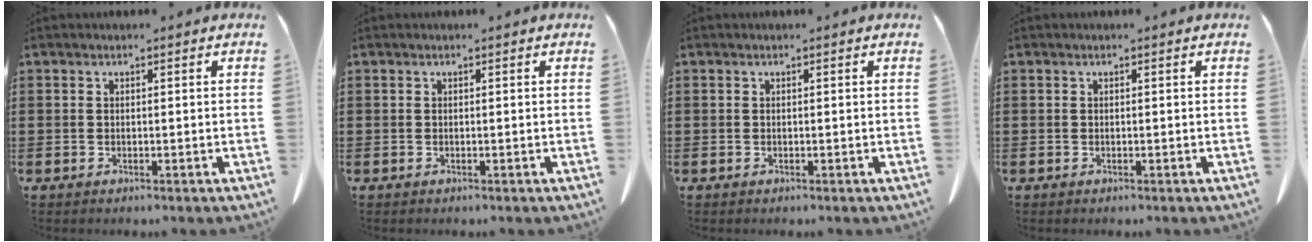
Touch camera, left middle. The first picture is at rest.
{"total": 0.0}
{"total": 0.0}
{"total": 0.0}